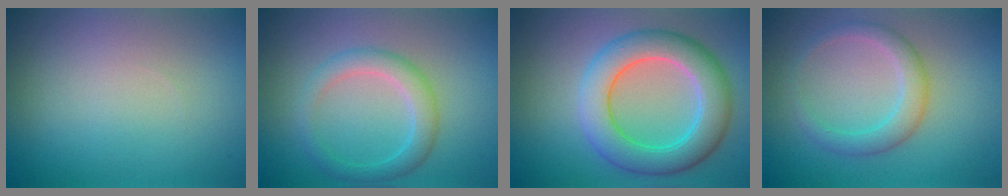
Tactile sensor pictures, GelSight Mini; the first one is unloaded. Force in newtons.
{"total": 3.0, "press": 3.0, "slide": 0.1}
{"total": 7.1, "press": 7.1, "slide": 0.1}
{"total": 2.8, "press": 2.8, "slide": 0.2}